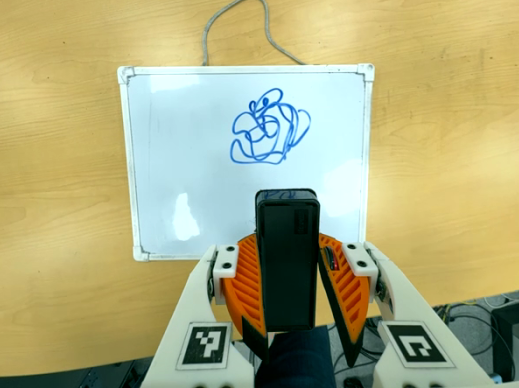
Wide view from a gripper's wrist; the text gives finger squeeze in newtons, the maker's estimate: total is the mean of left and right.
{"total": 5.5, "left": 5.4, "right": 5.6}